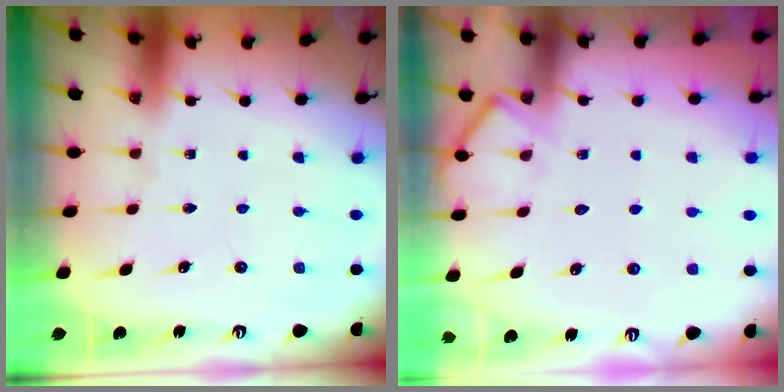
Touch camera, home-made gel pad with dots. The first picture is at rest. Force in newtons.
{"total": 7.1, "press": 7.1, "slide": 0.7}